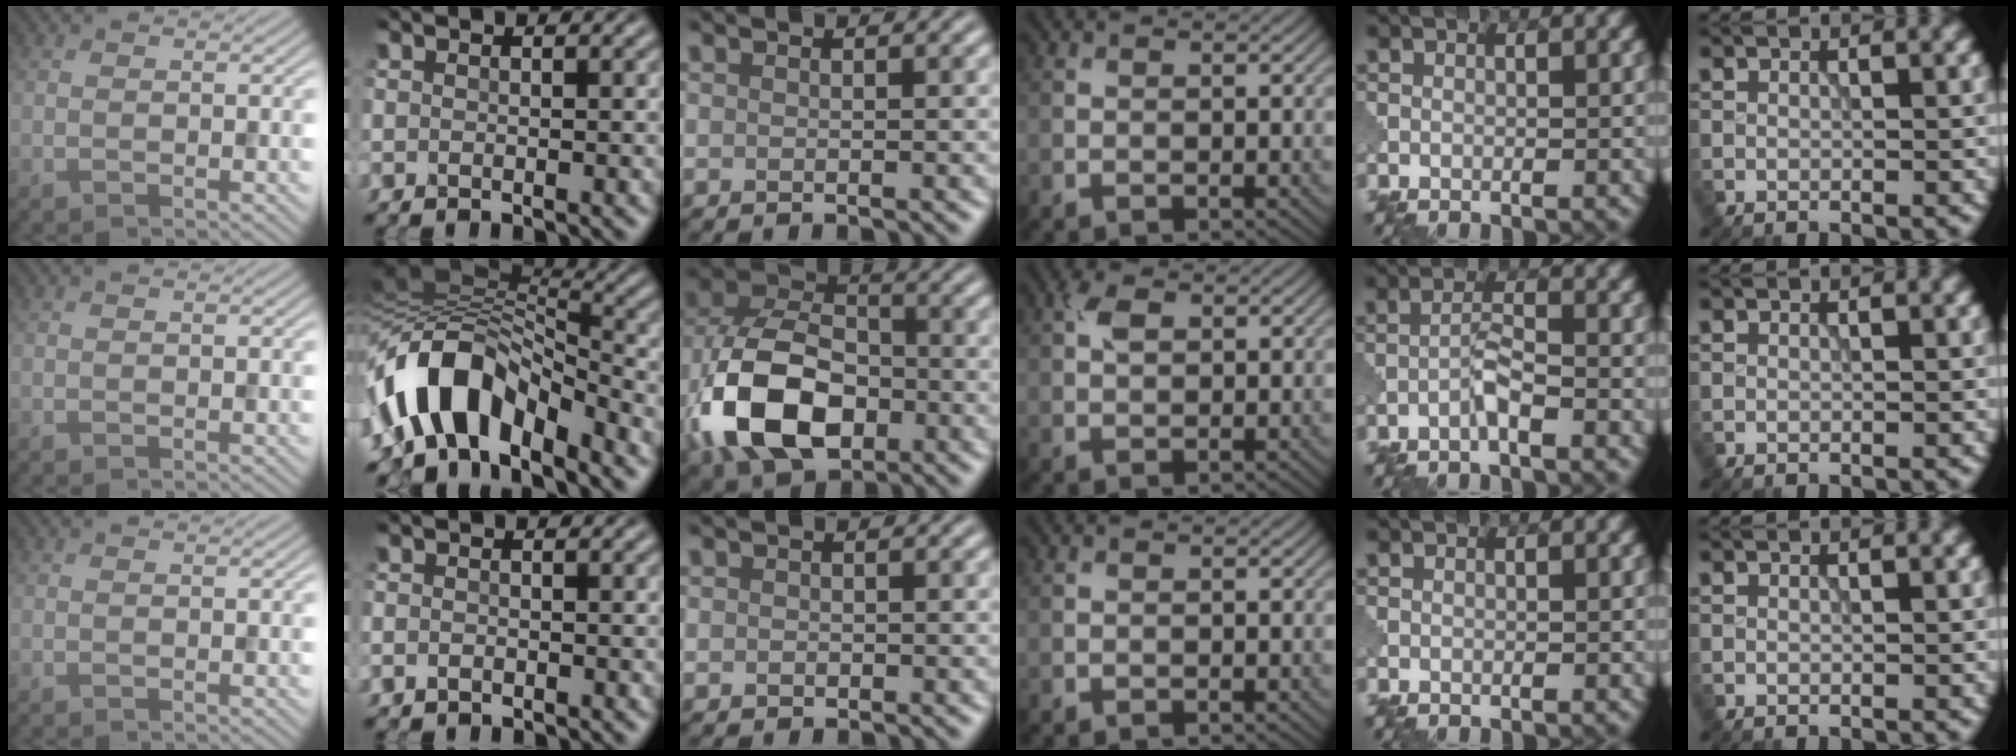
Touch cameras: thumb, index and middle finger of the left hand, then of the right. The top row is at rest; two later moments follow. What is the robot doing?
{"motion": "assemble", "object": "puzzle pieces"}